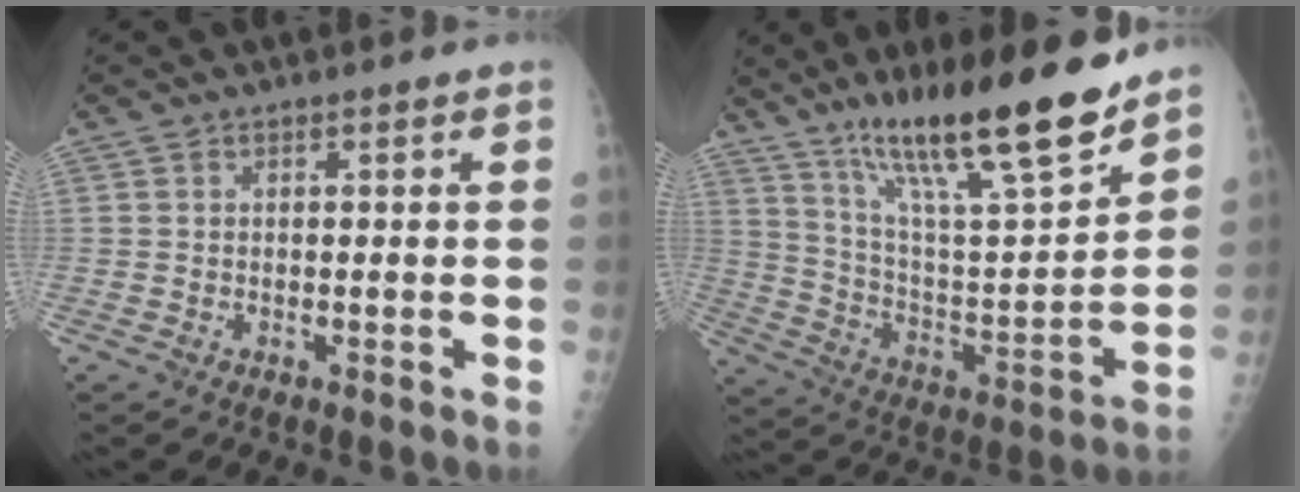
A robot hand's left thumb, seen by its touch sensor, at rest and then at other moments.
{"total": 23.0, "force": [16.5, 3.7, 15.6], "torque": [-0.238, -0.079, 0.286]}